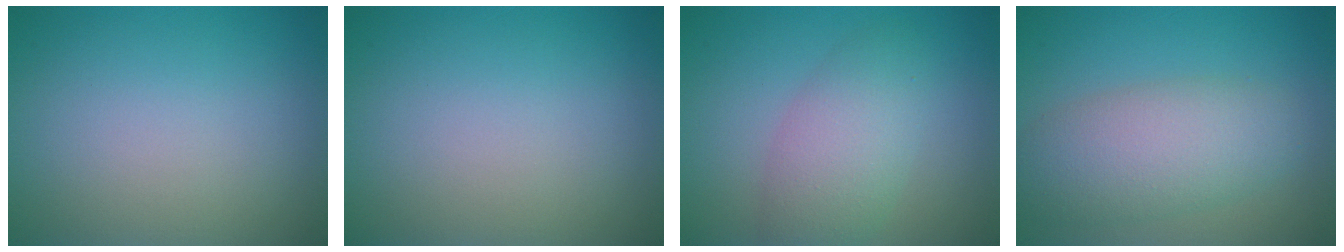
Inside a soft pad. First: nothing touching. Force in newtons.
{"total": 0.0}
{"total": 4.3, "press": 4.3, "slide": 0.1}
{"total": 5.7, "press": 5.7, "slide": 0.3}